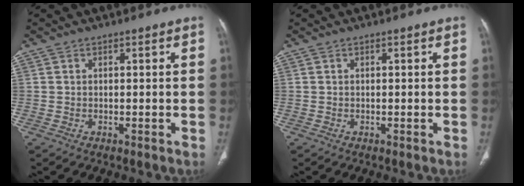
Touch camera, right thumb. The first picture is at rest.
{"total": 0.0}